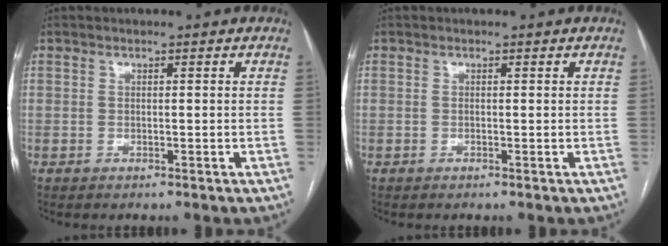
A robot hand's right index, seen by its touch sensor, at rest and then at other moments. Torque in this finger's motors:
{"motor_torque": [0.06, 0.07, 0.01, 0.01]}